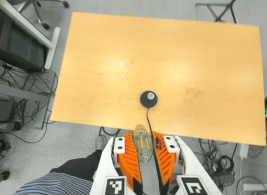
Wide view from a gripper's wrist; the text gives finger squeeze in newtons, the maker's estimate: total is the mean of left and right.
{"total": 19.5, "left": 23.7, "right": 15.3}